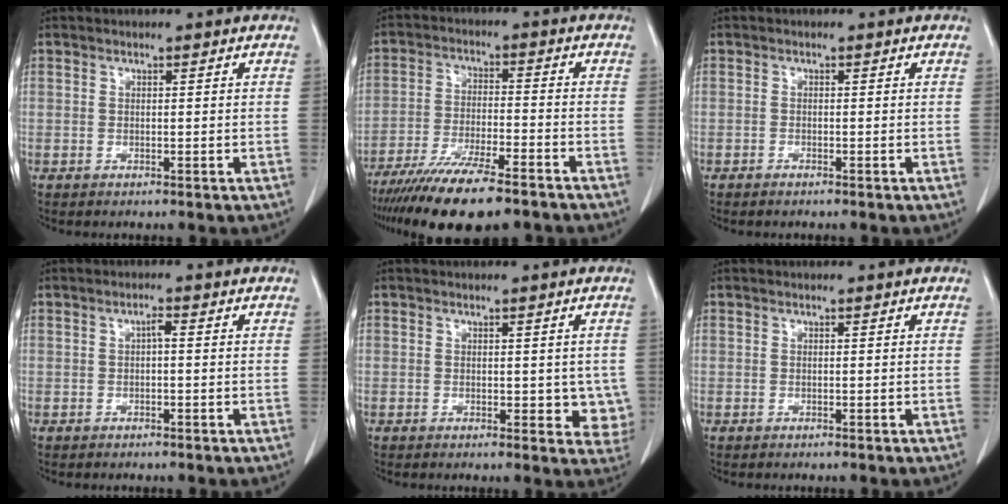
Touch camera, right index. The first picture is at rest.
{"total": 15.1, "force": [-11.9, 2.4, 9.0], "torque": [-0.163, -0.034, -0.198]}
{"total": 0.7, "force": [-0.7, 0.1, 0.3], "torque": [-0.008, -0.001, -0.010]}
{"total": 1.2, "force": [0.0, 0.3, 1.1], "torque": [-0.020, 0.004, 0.000]}
{"total": 4.7, "force": [-0.1, 2.8, 3.8], "torque": [-0.021, -0.005, 0.000]}
{"total": 0.0}